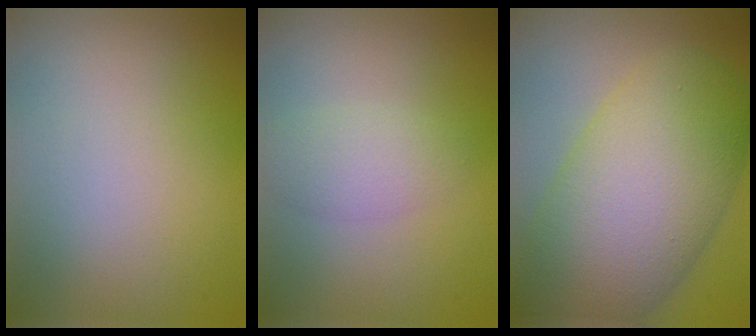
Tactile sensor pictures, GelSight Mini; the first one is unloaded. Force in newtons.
{"total": 1.2, "press": 1.2, "slide": 0.2}
{"total": 12.0, "press": 12.0, "slide": 0.4}